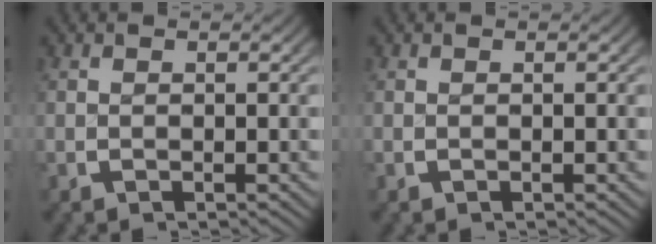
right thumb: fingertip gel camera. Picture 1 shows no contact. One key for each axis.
{"total": 0.0}